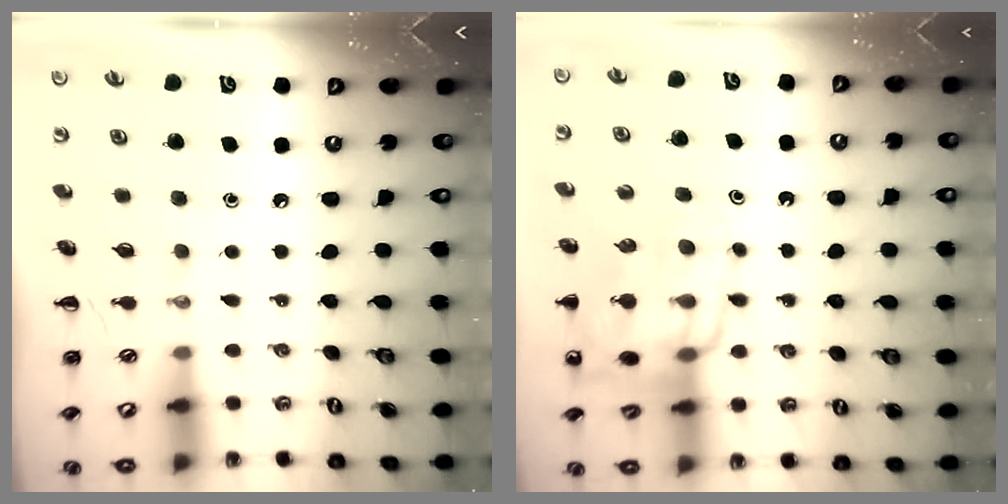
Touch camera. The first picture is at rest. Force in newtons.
{"total": 17.1, "press": 16.8, "slide": 3.3}